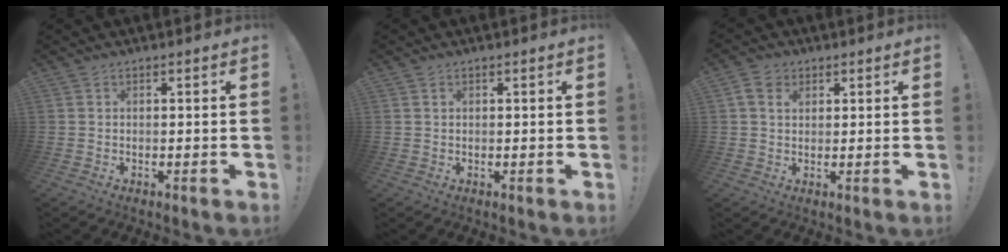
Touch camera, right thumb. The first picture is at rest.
{"total": 0.5, "force": [0.3, 0.4, 0.1], "torque": [-0.002, 0.001, 0.007]}
{"total": 5.2, "force": [2.3, 3.6, 3.0], "torque": [-0.054, 0.002, 0.044]}